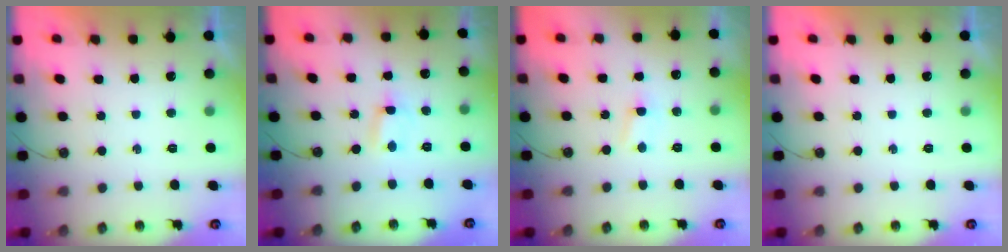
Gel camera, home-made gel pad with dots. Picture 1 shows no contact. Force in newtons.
{"total": 0.6, "press": 0.4, "slide": 0.4}
{"total": 2.8, "press": 2.8, "slide": 0.4}
{"total": 0.0}